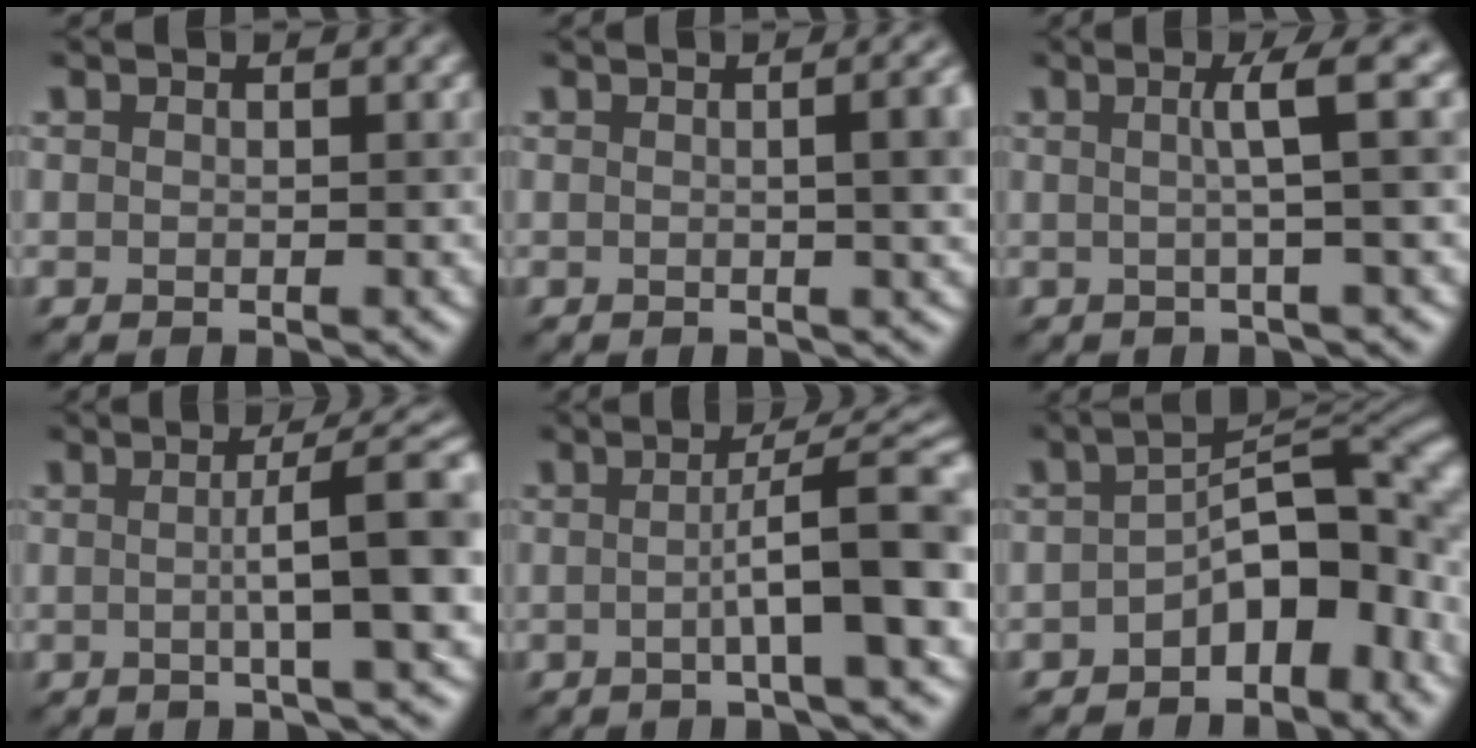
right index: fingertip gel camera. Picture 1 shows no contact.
{"total": 5.1, "force": [0.4, 1.9, 4.7], "torque": [-0.026, 0.018, 0.002]}
{"total": 3.5, "force": [0.6, 0.2, 3.5], "torque": [-0.057, 0.012, 0.004]}
{"total": 7.4, "force": [0.3, 1.1, 7.3], "torque": [-0.096, 0.014, 0.004]}
{"total": 7.5, "force": [-0.5, 1.2, 7.4], "torque": [-0.098, 0.016, -0.013]}
{"total": 7.3, "force": [-2.8, 3.8, 5.6], "torque": [-0.059, 0.019, -0.054]}